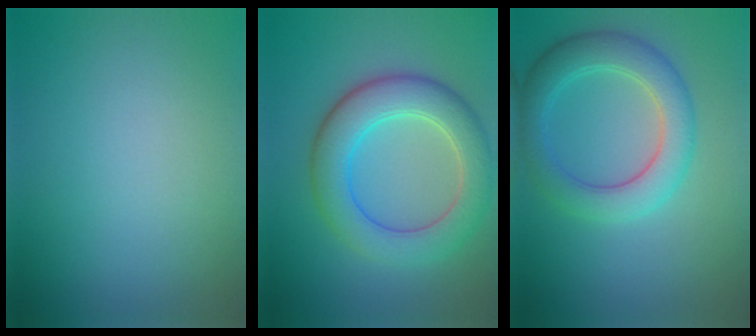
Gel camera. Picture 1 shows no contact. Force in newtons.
{"total": 6.8, "press": 6.8, "slide": 0.5}
{"total": 5.0, "press": 5.0, "slide": 0.5}